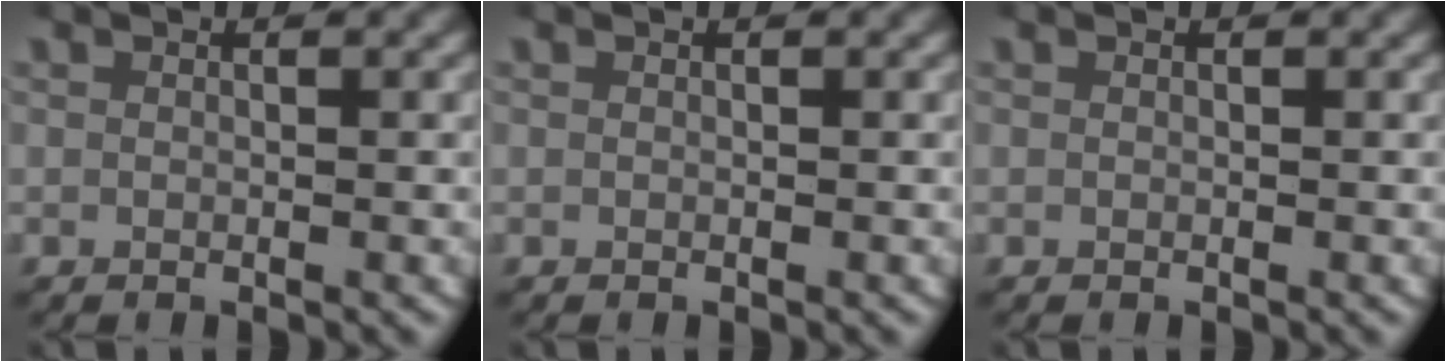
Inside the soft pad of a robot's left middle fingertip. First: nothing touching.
{"total": 0.0}
{"total": 0.0}